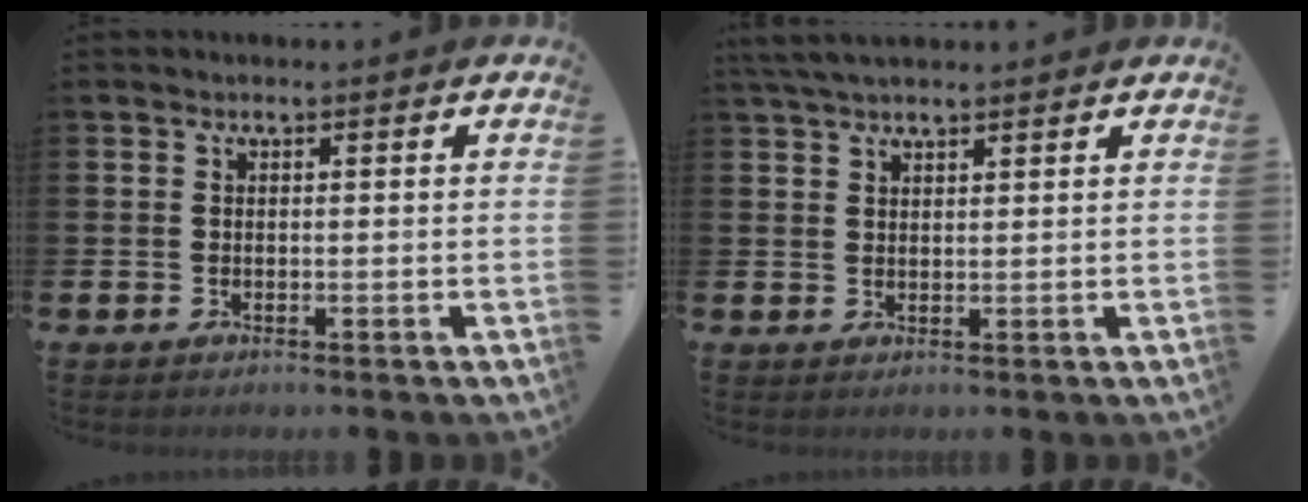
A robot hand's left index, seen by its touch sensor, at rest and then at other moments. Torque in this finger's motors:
{"motor_torque": [0.21, -0.63, 0.68, 0.21]}